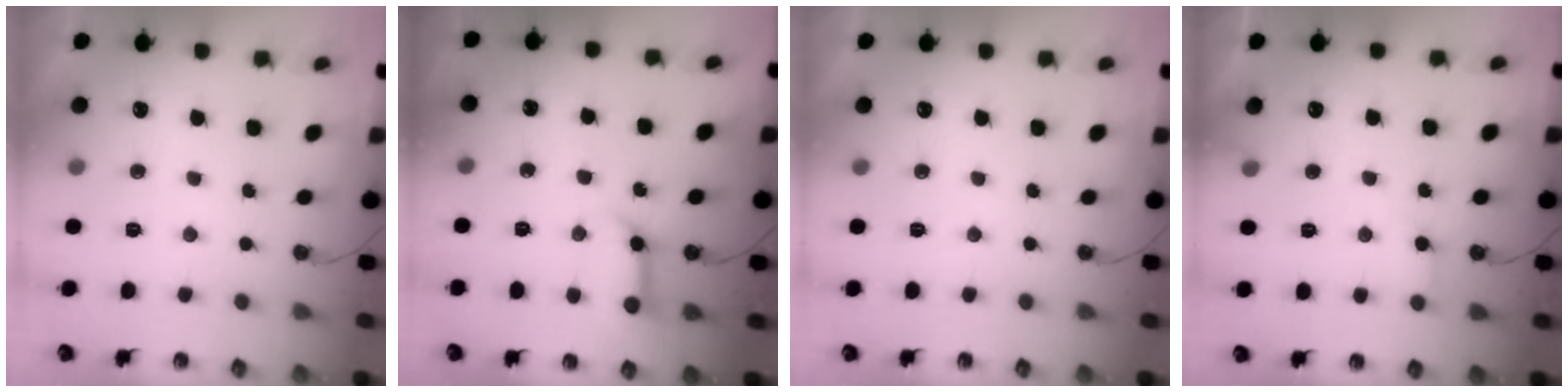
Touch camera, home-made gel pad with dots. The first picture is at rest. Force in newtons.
{"total": 10.5, "press": 10.4, "slide": 1.2}
{"total": 0.0}
{"total": 6.4, "press": 6.4, "slide": 0.6}